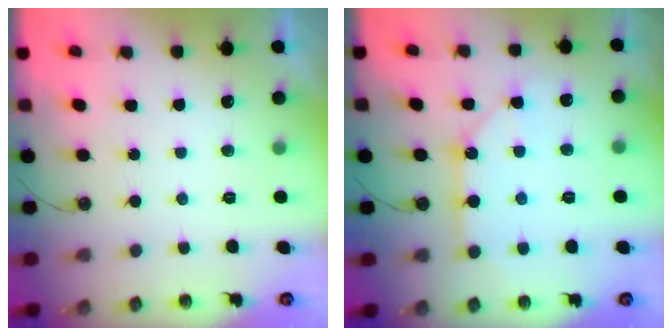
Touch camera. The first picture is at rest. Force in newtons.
{"total": 10.7, "press": 10.7, "slide": 1.1}